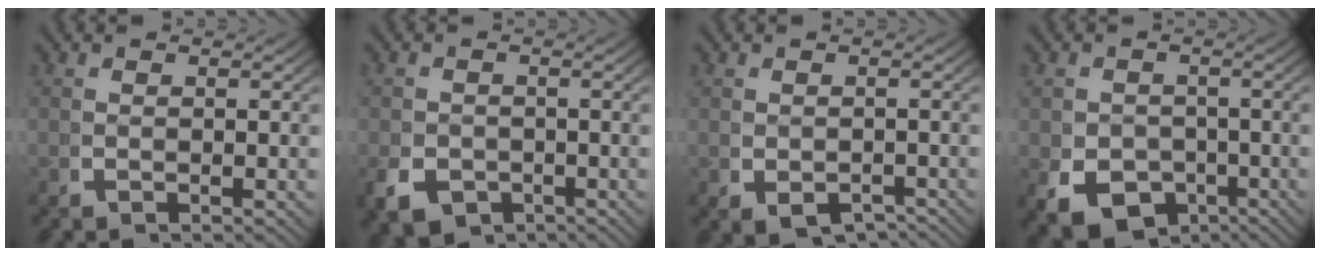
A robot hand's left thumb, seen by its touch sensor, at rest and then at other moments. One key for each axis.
{"total": 4.8, "fx": -2.7, "fy": 3.5, "fz": 2.0, "tx": -0.036, "ty": -0.023, "tz": -0.039}
{"total": 3.5, "fx": -2.1, "fy": 2.0, "fz": 1.8, "tx": -0.032, "ty": -0.026, "tz": -0.018}
{"total": 8.6, "fx": -4.3, "fy": 6.7, "fz": 3.4, "tx": -0.067, "ty": -0.042, "tz": -0.058}